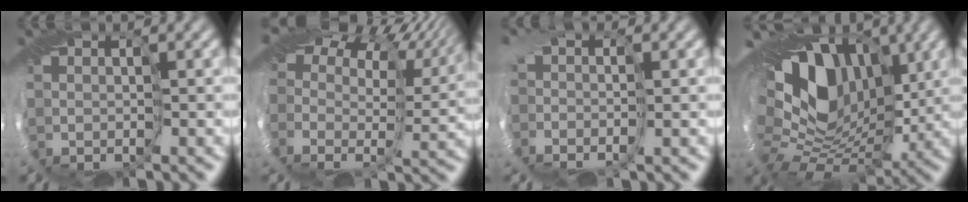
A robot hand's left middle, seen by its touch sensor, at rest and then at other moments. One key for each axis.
{"total": 14.6, "fx": 8.0, "fy": 8.5, "fz": 8.9, "tx": -0.170, "ty": 0.049, "tz": 0.134}
{"total": 2.4, "fx": -0.8, "fy": 1.6, "fz": 1.7, "tx": -0.024, "ty": 0.002, "tz": -0.019}
{"total": 16.1, "fx": 3.5, "fy": 11.4, "fz": 10.8, "tx": -0.184, "ty": 0.034, "tz": 0.063}